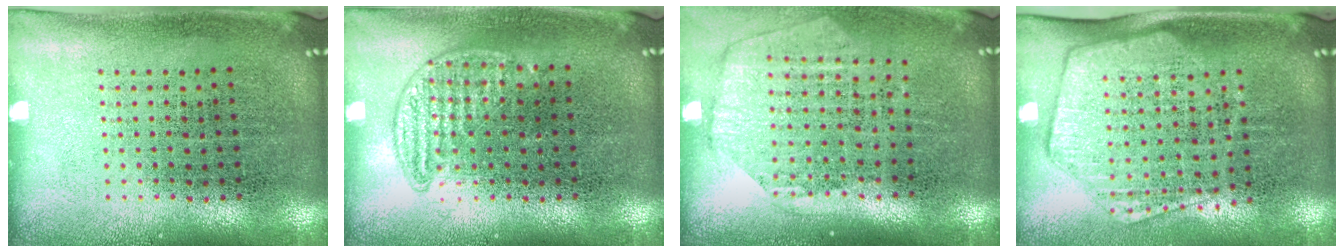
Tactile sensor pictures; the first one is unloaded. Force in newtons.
{"total": 0.8, "press": 0.7, "slide": 0.4}
{"total": 1.8, "press": 1.6, "slide": 0.8}
{"total": 1.8, "press": 1.5, "slide": 0.9}